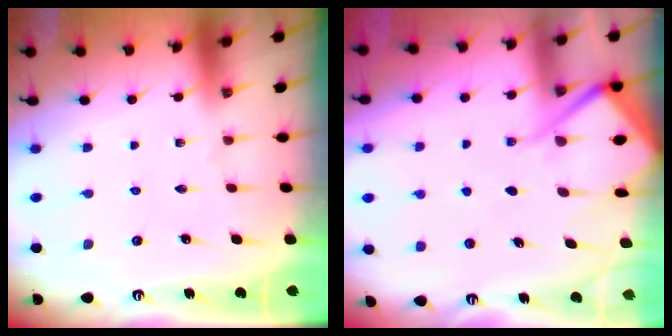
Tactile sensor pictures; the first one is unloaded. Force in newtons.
{"total": 9.5, "press": 9.5, "slide": 0.9}